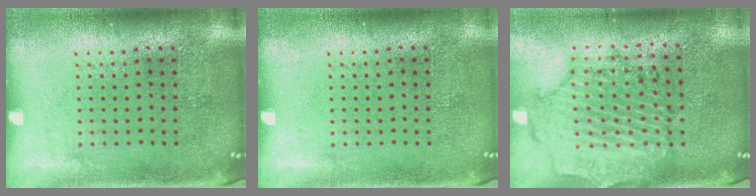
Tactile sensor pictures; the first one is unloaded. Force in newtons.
{"total": 0.0}
{"total": 1.7, "press": 1.6, "slide": 0.3}